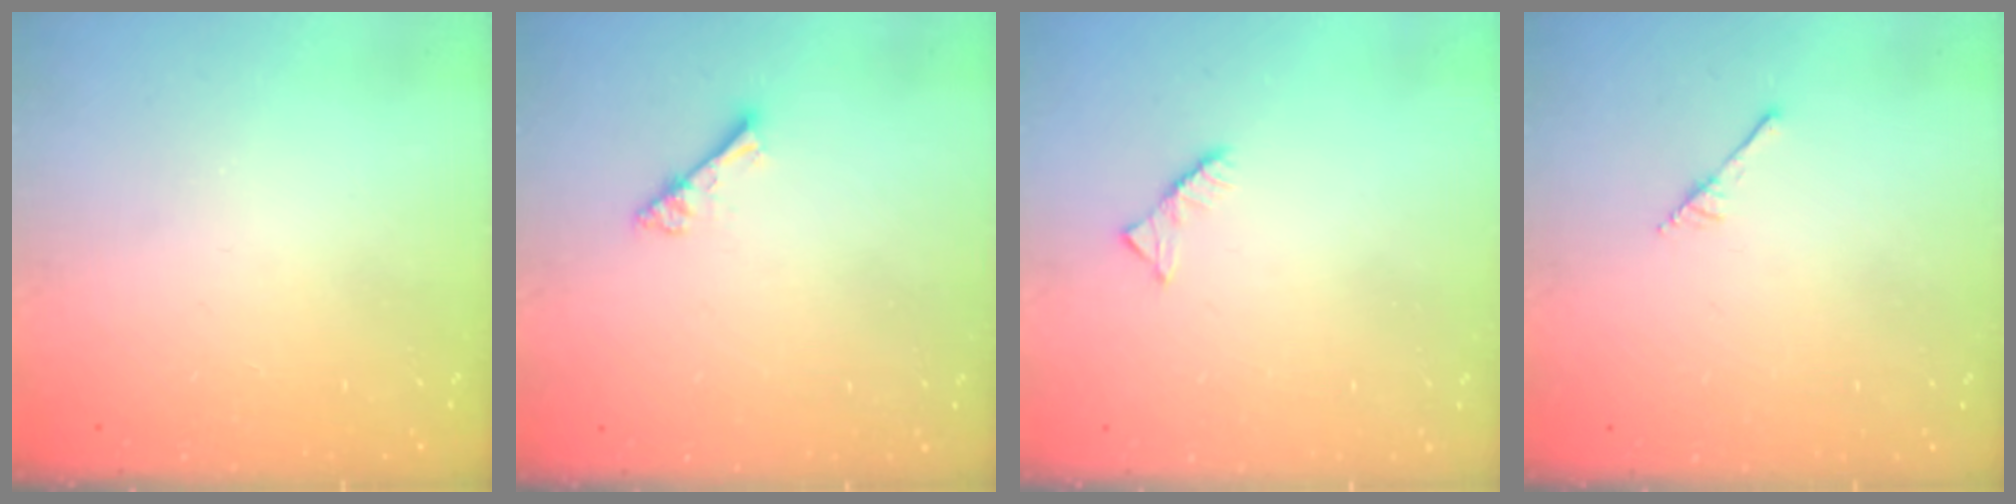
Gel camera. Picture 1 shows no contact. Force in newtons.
{"total": 2.8, "press": 2.8, "slide": 0.3}
{"total": 2.6, "press": 2.6, "slide": 0.4}
{"total": 1.7, "press": 1.7, "slide": 0.1}